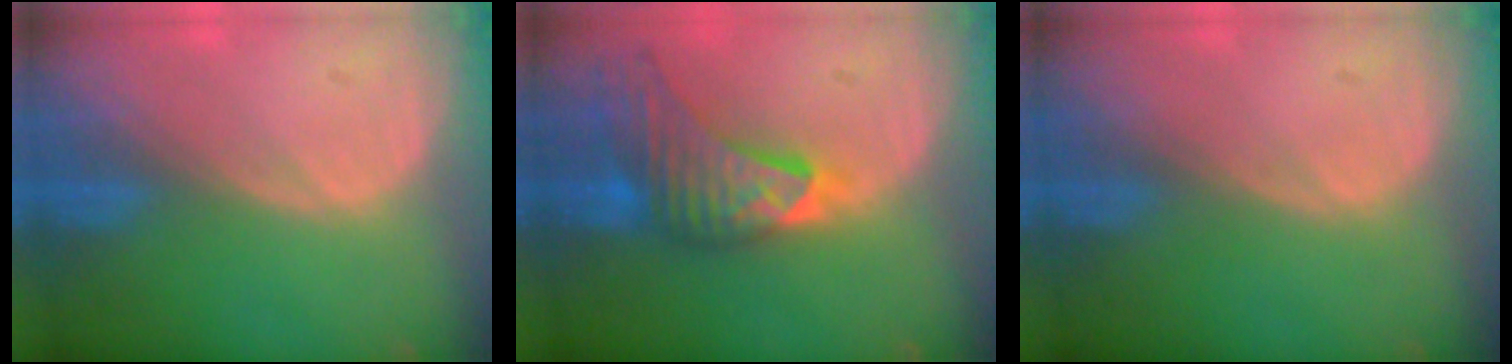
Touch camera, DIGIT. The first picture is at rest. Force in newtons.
{"total": 9.0, "press": 8.4, "slide": 3.2}
{"total": 0.0}